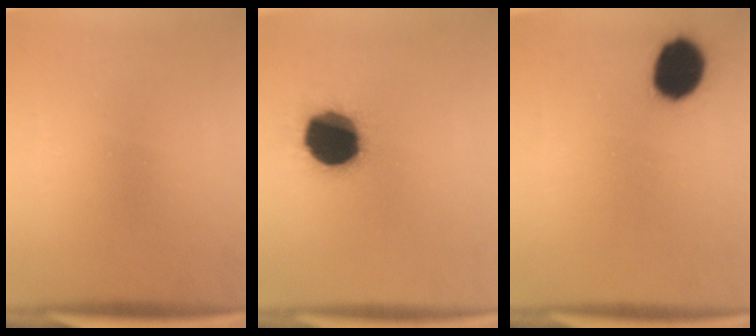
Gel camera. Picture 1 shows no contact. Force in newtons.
{"total": 19.9}
{"total": 11.1}